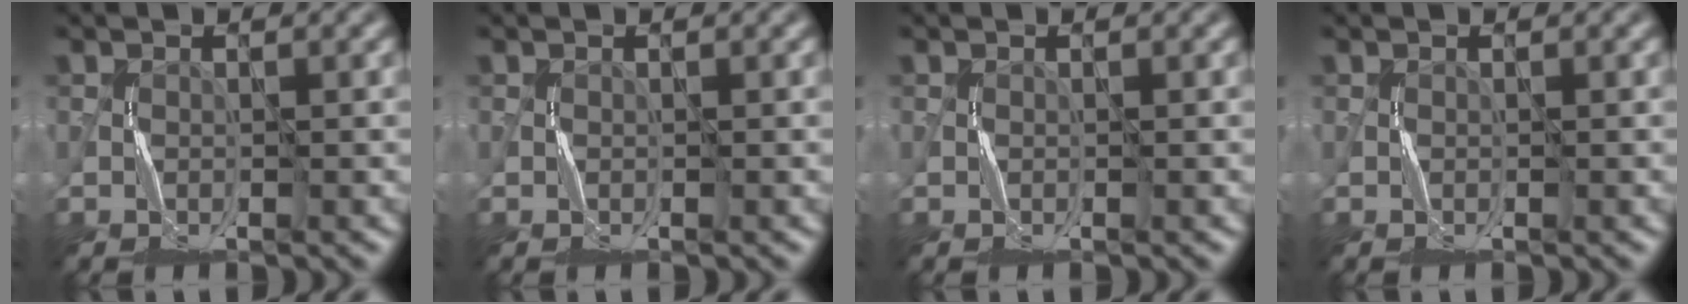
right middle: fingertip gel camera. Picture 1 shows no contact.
{"total": 0.0}
{"total": 0.0}
{"total": 0.0}